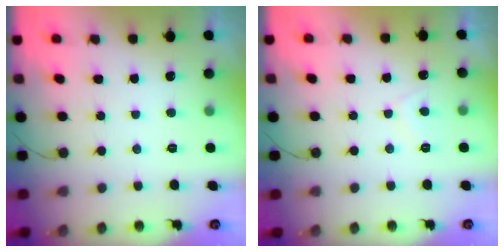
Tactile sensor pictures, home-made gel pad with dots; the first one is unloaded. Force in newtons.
{"total": 2.6, "press": 2.5, "slide": 0.6}